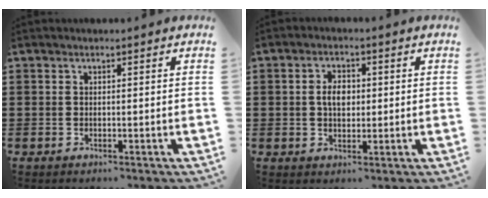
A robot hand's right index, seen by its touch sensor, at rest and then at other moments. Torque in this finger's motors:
{"motor_torque": [0.64, -0.35, 0.24, 0.11]}